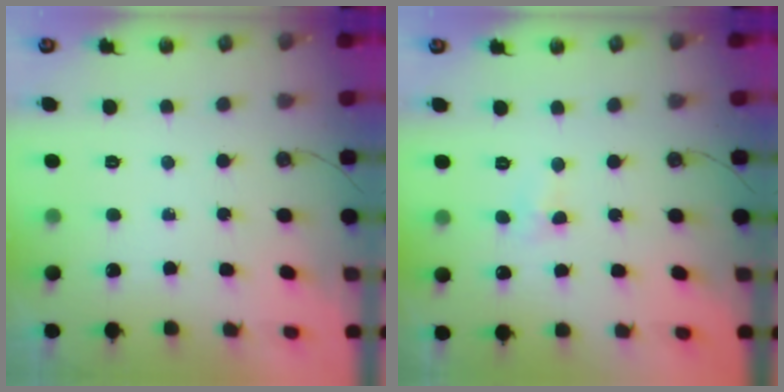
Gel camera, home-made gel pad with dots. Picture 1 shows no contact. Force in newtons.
{"total": 2.9, "press": 2.9, "slide": 0.4}